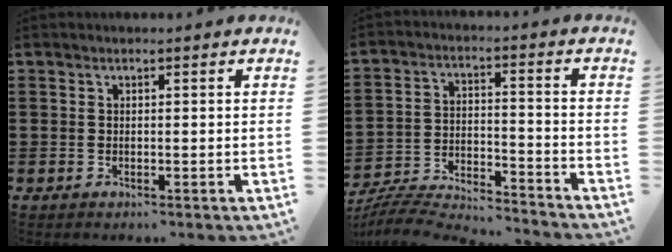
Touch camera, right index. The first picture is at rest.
{"total": 6.6, "force": [-6.5, 0.3, 1.0], "torque": [-0.033, -0.002, -0.134]}